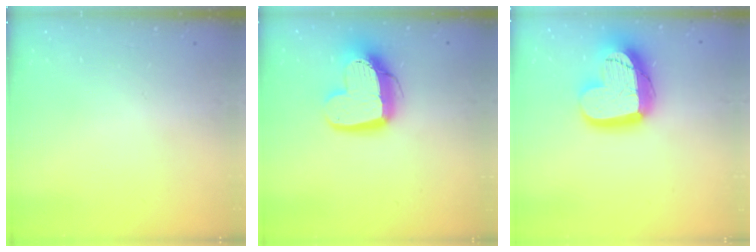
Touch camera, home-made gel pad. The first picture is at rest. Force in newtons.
{"total": 14.0, "press": 13.9, "slide": 1.7}
{"total": 19.5, "press": 19.4, "slide": 1.4}